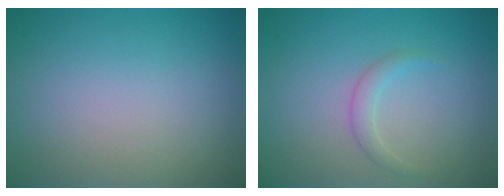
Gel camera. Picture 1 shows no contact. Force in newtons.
{"total": 1.2, "press": 1.2, "slide": 0.1}